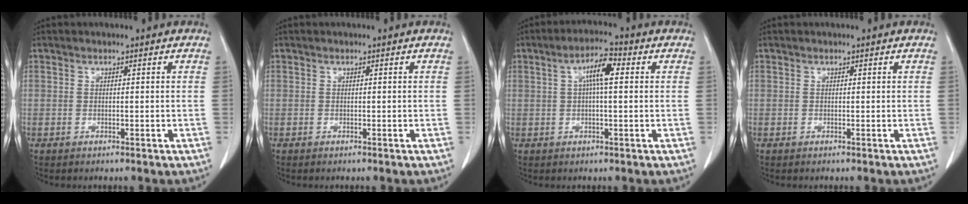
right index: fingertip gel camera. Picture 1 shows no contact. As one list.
[{"total": 0.0}, {"total": 5.3, "force": [1.1, 1.0, 5.1], "torque": [-0.093, 0.015, 0.017]}, {"total": 0.0}]